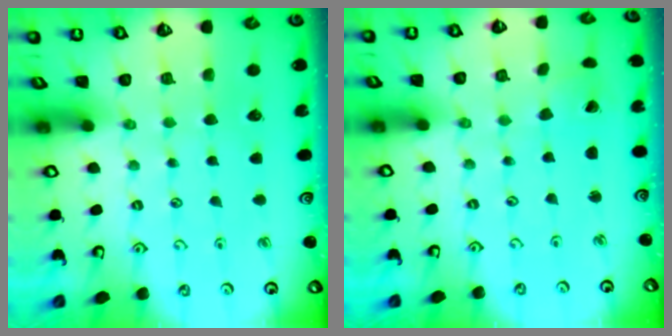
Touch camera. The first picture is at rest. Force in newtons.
{"total": 1.2, "press": 1.2, "slide": 0.1}